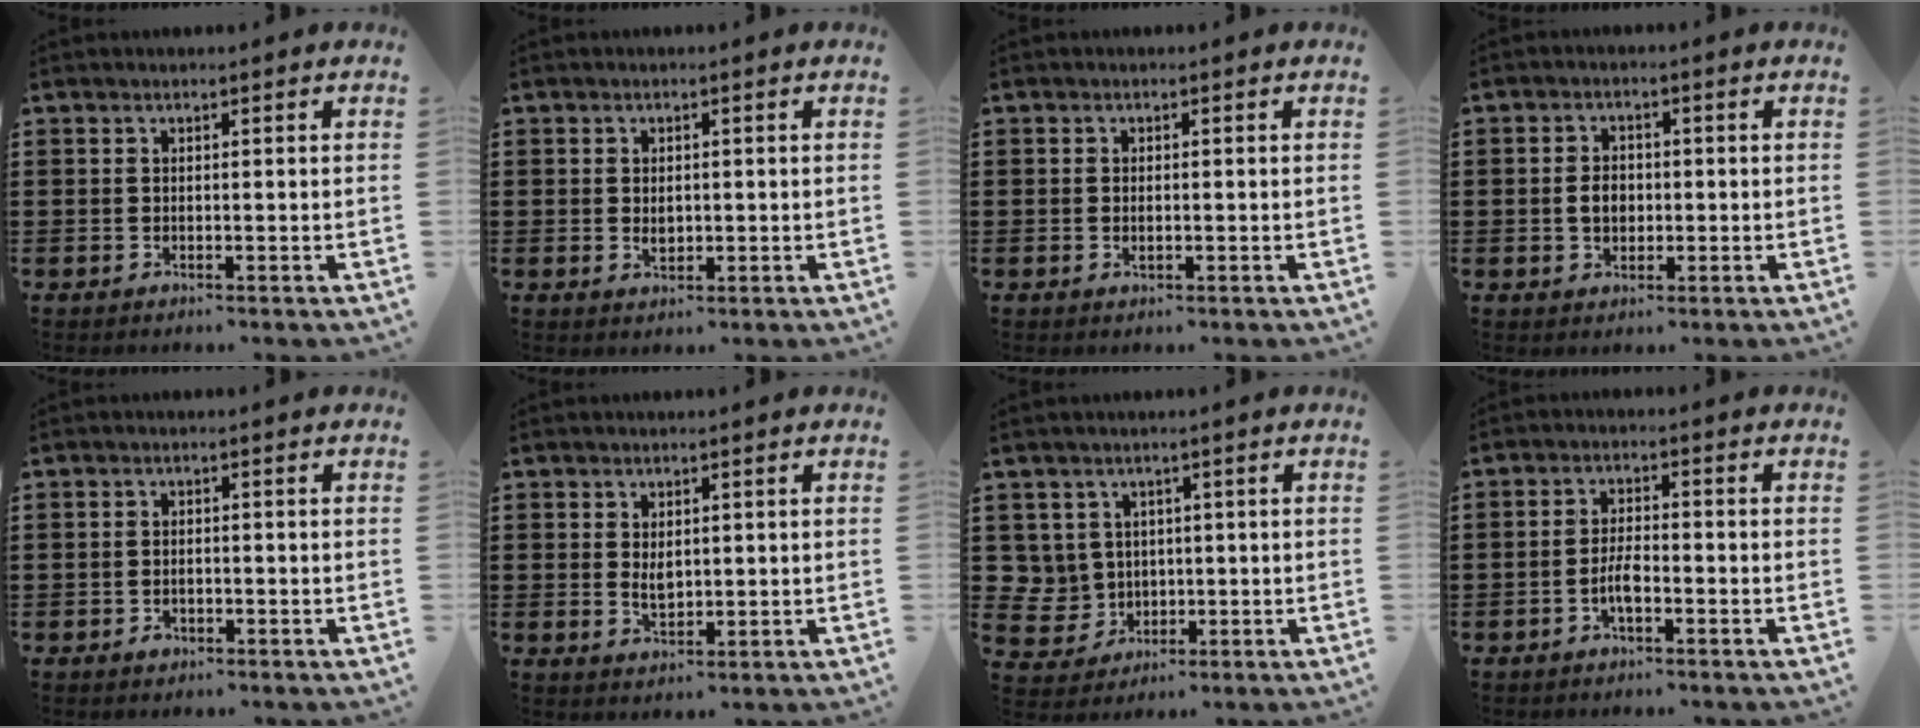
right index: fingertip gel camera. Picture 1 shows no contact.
{"total": 1.7, "force": [0.1, 1.0, 1.3], "torque": [-0.027, 0.005, 0.002]}
{"total": 1.1, "force": [-0.1, 0.4, 1.0], "torque": [-0.020, -0.002, -0.002]}
{"total": 3.3, "force": [-0.4, 2.4, 2.2], "torque": [-0.038, 0.003, -0.011]}
{"total": 1.2, "force": [-0.7, 0.7, 0.6], "torque": [-0.015, -0.004, -0.014]}
{"total": 2.5, "force": [0.3, 1.4, 2.0], "torque": [-0.033, 0.000, 0.005]}
{"total": 4.2, "force": [0.8, 4.1, 0.3], "torque": [-0.029, 0.012, 0.016]}
{"total": 3.6, "force": [-1.5, 1.2, 3.1], "torque": [-0.076, -0.002, -0.034]}